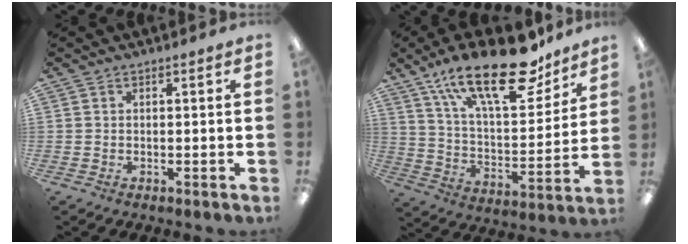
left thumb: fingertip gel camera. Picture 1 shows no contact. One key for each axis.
{"total": 25.8, "fx": 16.6, "fy": 10.2, "fz": 16.9, "tx": -0.267, "ty": -0.091, "tz": 0.280}